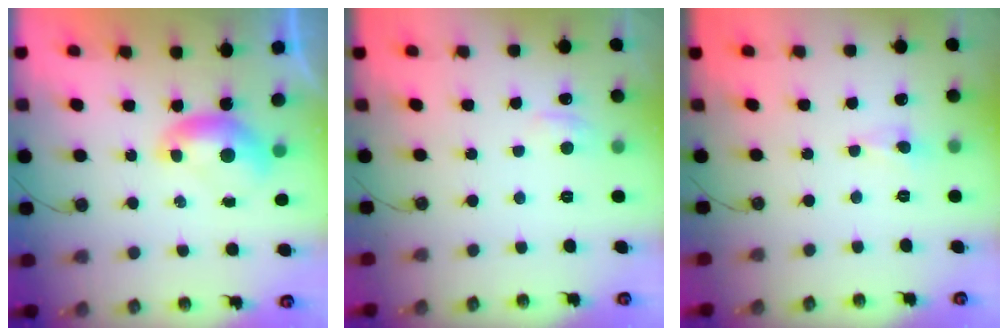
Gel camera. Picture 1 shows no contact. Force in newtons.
{"total": 0.9, "press": 0.3, "slide": 0.8}
{"total": 0.6, "press": 0.5, "slide": 0.3}